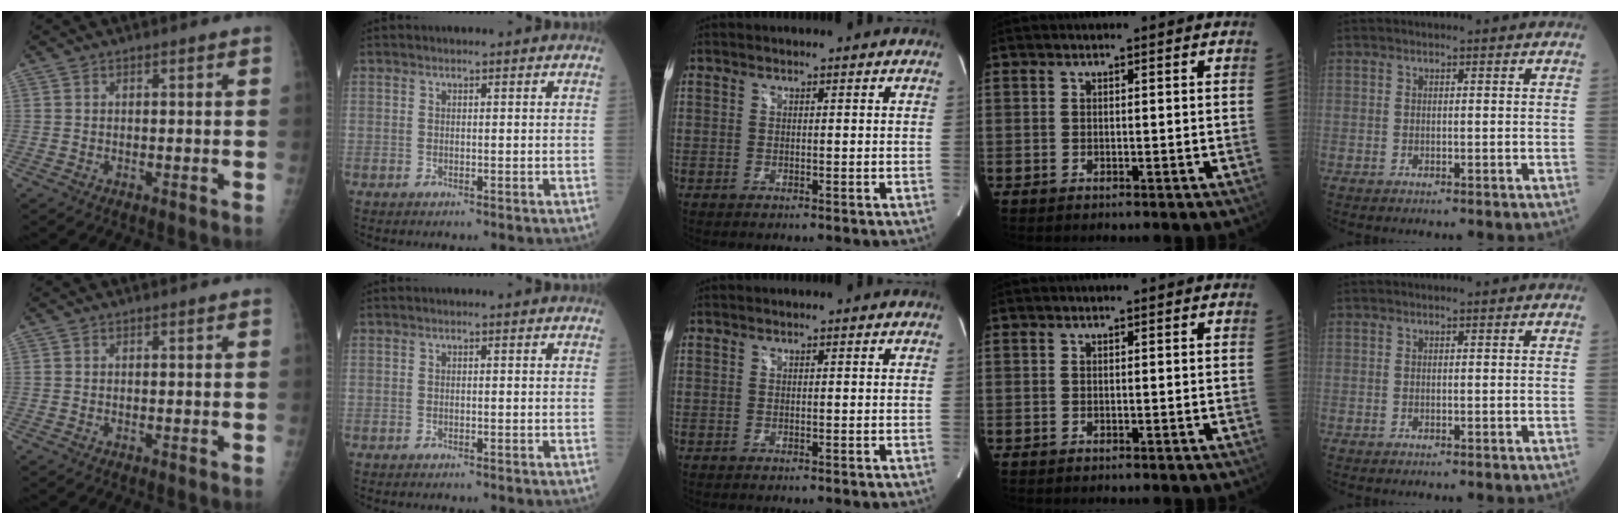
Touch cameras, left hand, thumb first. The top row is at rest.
{}